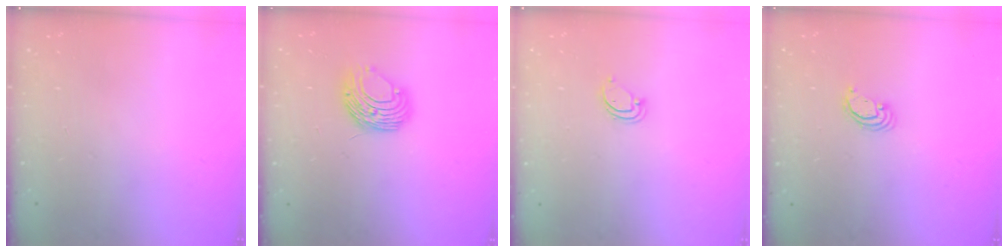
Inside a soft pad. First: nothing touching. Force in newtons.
{"total": 8.9, "press": 8.9, "slide": 0.7}
{"total": 3.6, "press": 3.6, "slide": 0.2}
{"total": 2.4, "press": 2.4, "slide": 0.3}